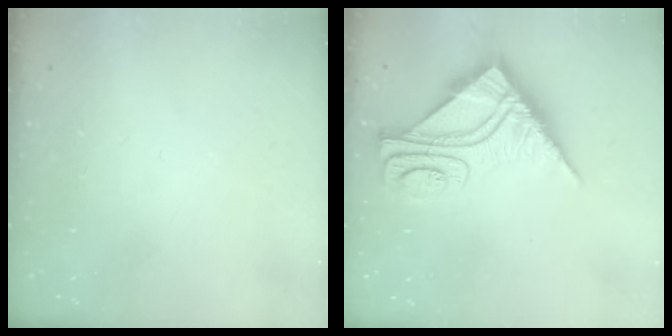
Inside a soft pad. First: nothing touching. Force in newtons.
{"total": 10.9, "press": 10.9, "slide": 1.3}